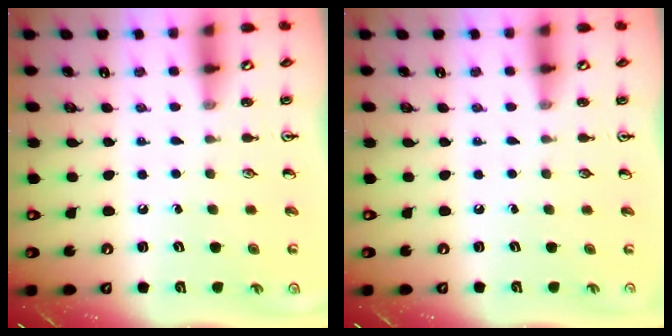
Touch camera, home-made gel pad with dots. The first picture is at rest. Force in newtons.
{"total": 0.0}